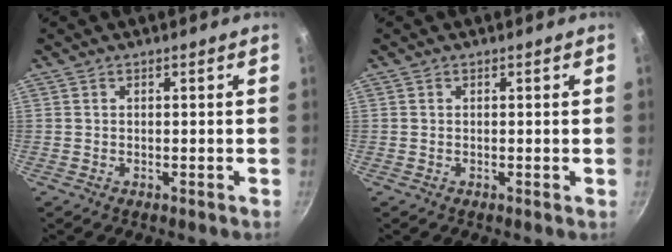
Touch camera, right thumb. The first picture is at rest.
{"total": 0.0}